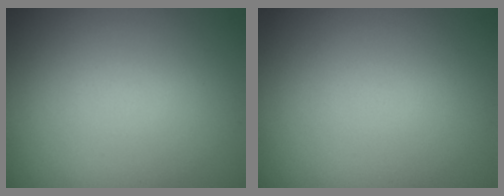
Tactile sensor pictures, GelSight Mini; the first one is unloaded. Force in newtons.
{"total": 0.0}